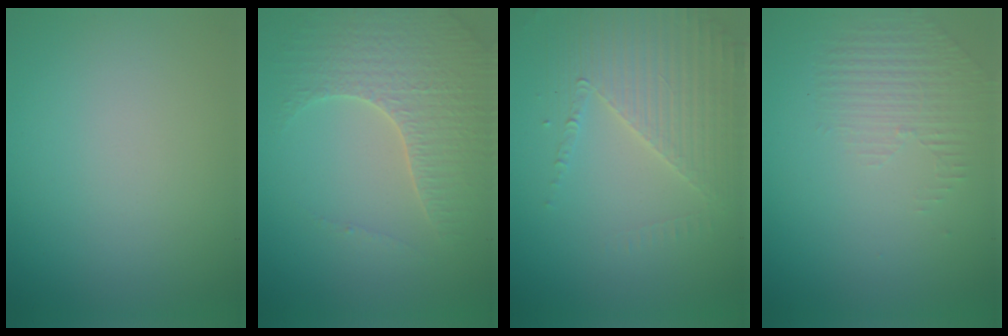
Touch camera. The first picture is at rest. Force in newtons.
{"total": 4.3, "press": 4.0, "slide": 1.5}
{"total": 4.4, "press": 3.5, "slide": 2.6}
{"total": 1.3, "press": 0.5, "slide": 1.2}